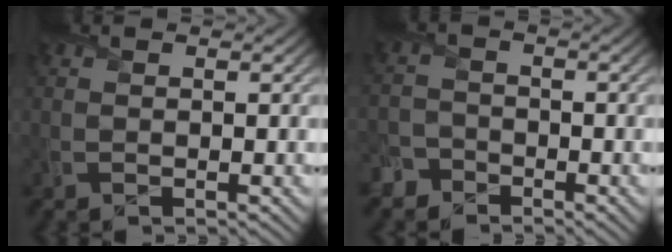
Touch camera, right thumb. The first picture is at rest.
{"total": 3.2, "force": [-2.6, 1.8, 0.4], "torque": [-0.004, 0.000, -0.063]}